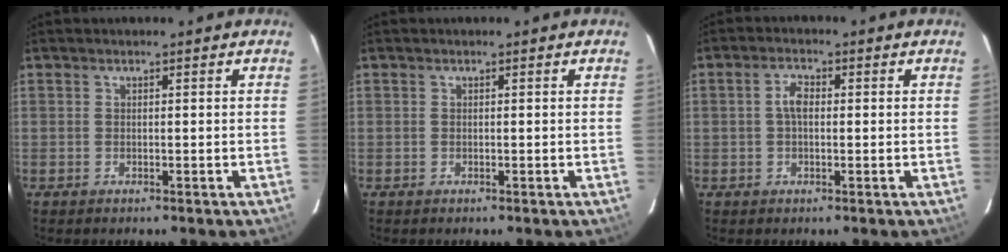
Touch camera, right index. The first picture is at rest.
{"total": 0.0}
{"total": 3.0, "force": [0.1, 1.5, 2.5], "torque": [-0.051, 0.009, 0.003]}